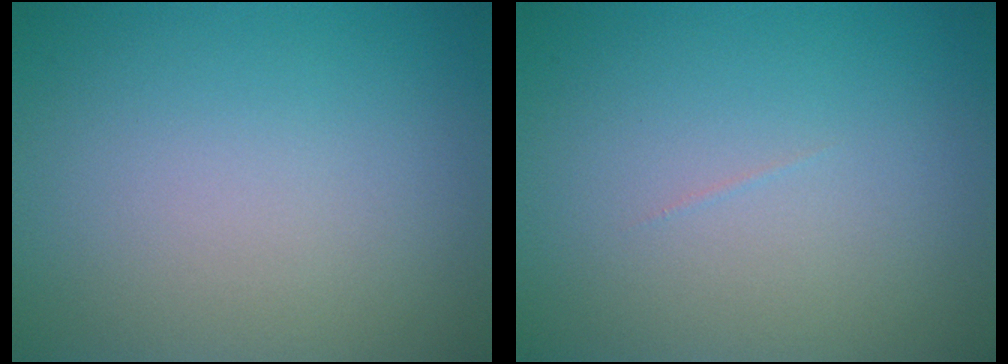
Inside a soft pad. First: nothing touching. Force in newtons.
{"total": 0.0}